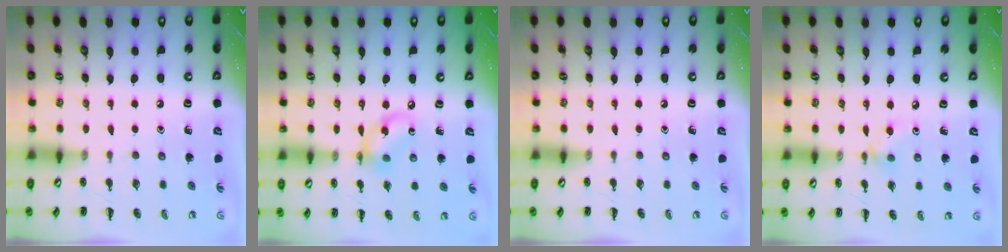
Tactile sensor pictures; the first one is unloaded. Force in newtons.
{"total": 8.3, "press": 8.2, "slide": 1.5}
{"total": 0.0}
{"total": 5.2, "press": 5.1, "slide": 1.0}